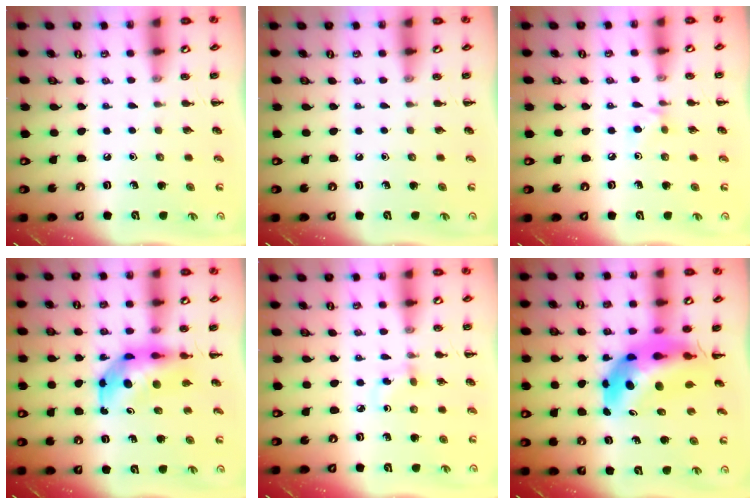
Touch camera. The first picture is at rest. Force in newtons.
{"total": 0.0}
{"total": 4.6, "press": 4.3, "slide": 1.5}
{"total": 6.7, "press": 6.5, "slide": 1.6}
{"total": 3.0, "press": 2.8, "slide": 1.2}
{"total": 11.3, "press": 10.8, "slide": 3.5}